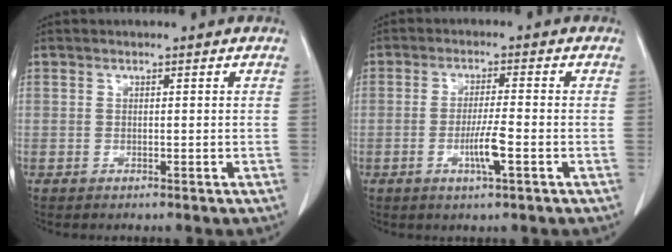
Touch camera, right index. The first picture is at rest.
{"total": 7.5, "force": [-2.4, 0.5, 7.0], "torque": [-0.131, -0.007, -0.042]}